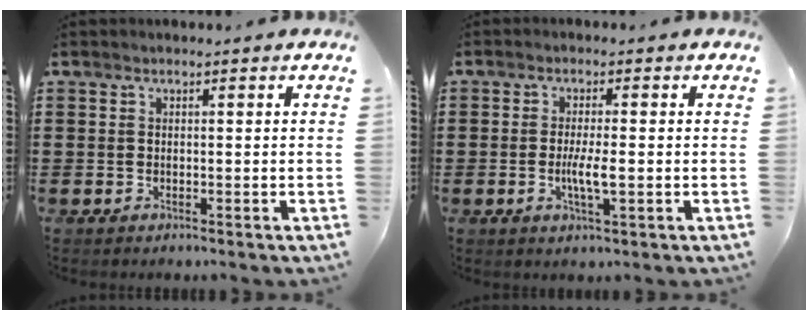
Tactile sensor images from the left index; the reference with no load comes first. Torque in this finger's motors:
{"motor_torque": [0.47, 0.09, 0.35, 0.08]}